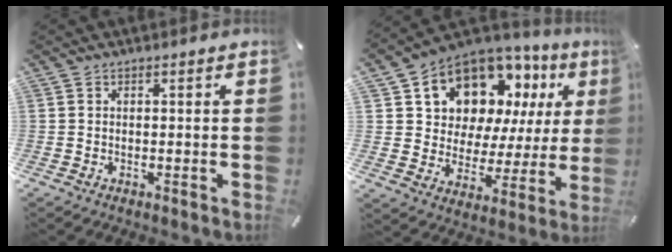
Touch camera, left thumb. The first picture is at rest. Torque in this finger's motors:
{"motor_torque": [1.51, 0.66, 2.08, -0.69, 0.20]}